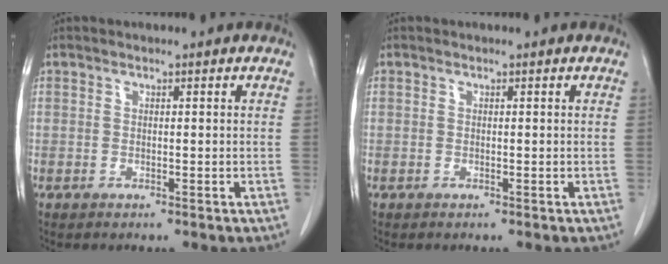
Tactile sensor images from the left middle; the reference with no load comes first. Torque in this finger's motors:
{"motor_torque": [0.00, 0.00, -0.03, 0.00]}